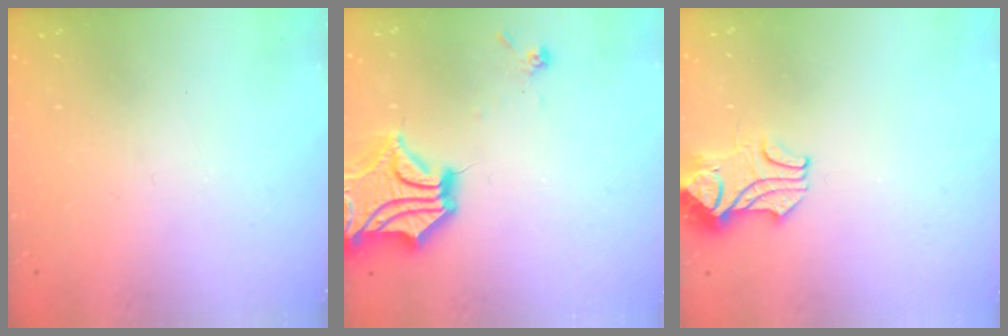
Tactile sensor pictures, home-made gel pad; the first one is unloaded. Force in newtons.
{"total": 5.4, "press": 5.0, "slide": 1.9}
{"total": 2.2, "press": 2.0, "slide": 0.8}